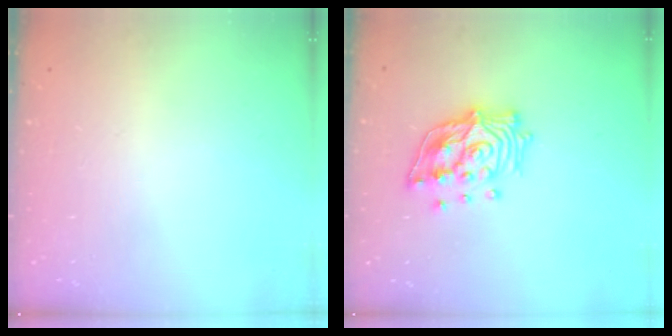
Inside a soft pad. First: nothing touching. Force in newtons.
{"total": 16.0, "press": 15.9, "slide": 2.3}